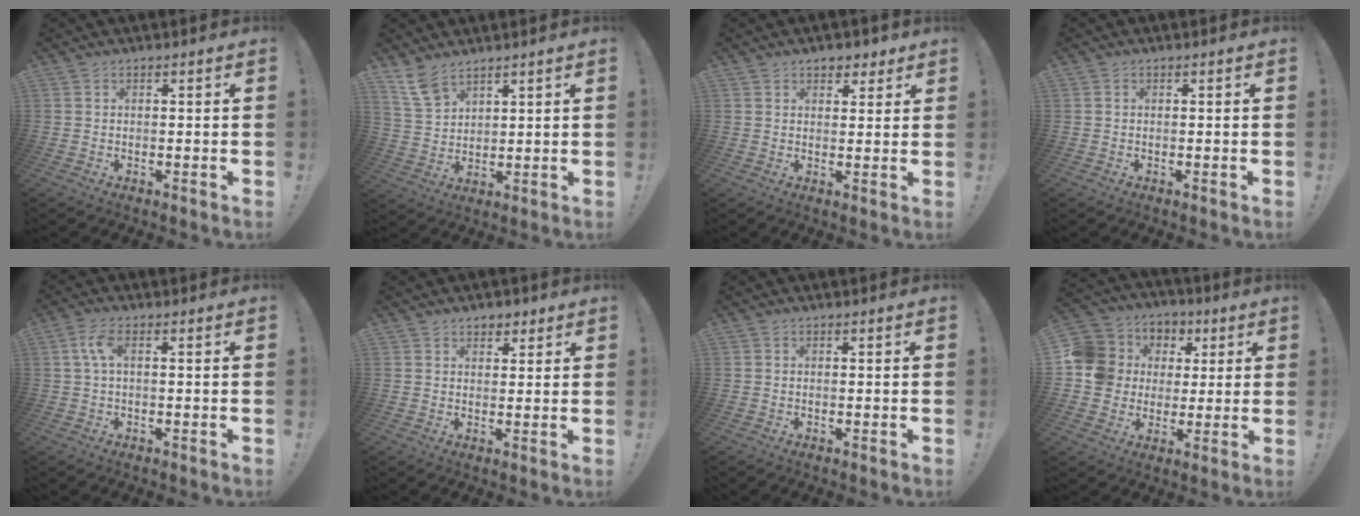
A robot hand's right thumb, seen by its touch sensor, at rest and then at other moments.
{"total": 8.1, "force": [6.3, 3.7, 3.6], "torque": [-0.076, -0.029, 0.125]}
{"total": 3.9, "force": [2.6, 2.7, 1.1], "torque": [-0.006, -0.010, 0.045]}
{"total": 0.0}
{"total": 4.8, "force": [0.6, 1.7, 4.5], "torque": [-0.096, 0.006, 0.011]}
{"total": 3.2, "force": [2.0, 2.4, 0.6], "torque": [0.005, -0.010, 0.034]}
{"total": 0.0}
{"total": 12.2, "force": [1.3, 11.5, 3.9], "torque": [-0.061, -0.001, 0.037]}